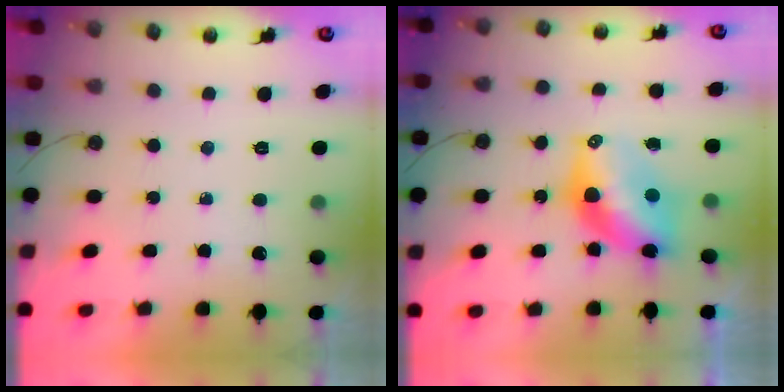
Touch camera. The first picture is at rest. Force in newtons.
{"total": 10.4, "press": 10.4, "slide": 0.8}